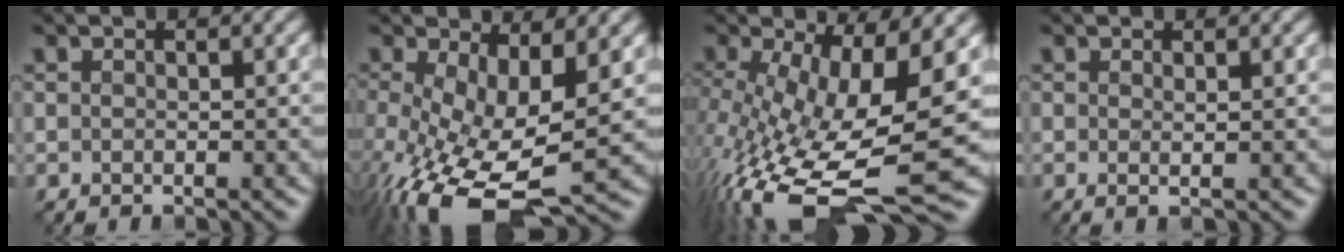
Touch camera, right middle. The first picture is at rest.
{"total": 10.3, "force": [-2.4, 4.6, 8.9], "torque": [-0.184, -0.031, -0.032]}
{"total": 14.0, "force": [-4.1, 4.9, 12.5], "torque": [-0.236, -0.024, -0.066]}
{"total": 0.9, "force": [0.2, 0.2, 0.8], "torque": [-0.011, -0.003, 0.000]}